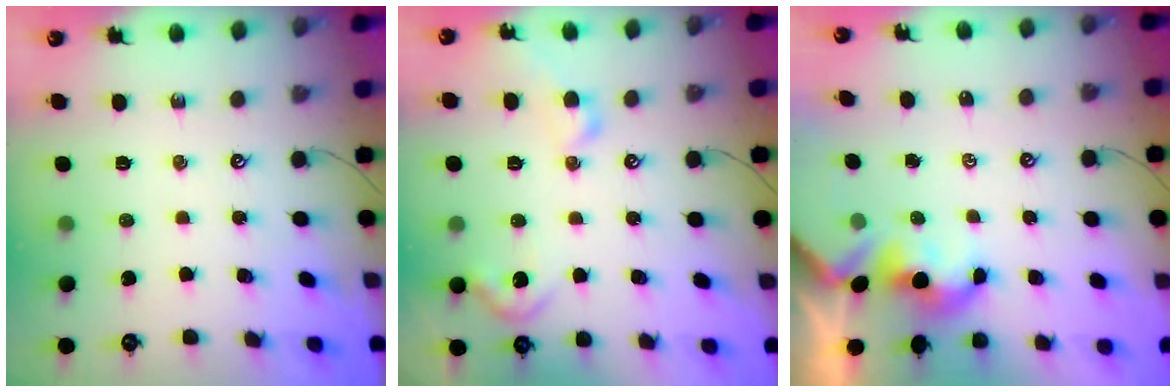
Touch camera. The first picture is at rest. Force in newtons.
{"total": 5.6, "press": 5.5, "slide": 1.0}
{"total": 1.7, "press": 1.7, "slide": 0.2}